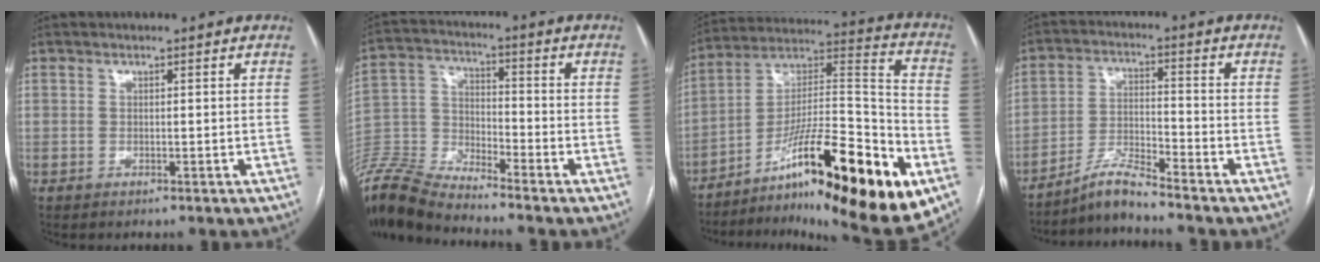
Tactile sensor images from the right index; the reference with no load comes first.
{"total": 12.2, "force": [-11.9, 0.0, 2.7], "torque": [-0.061, 0.012, -0.238]}
{"total": 27.6, "force": [-12.5, 4.3, 24.2], "torque": [-0.343, 0.005, -0.192]}
{"total": 5.8, "force": [-5.4, -0.7, 2.1], "torque": [-0.040, -0.014, -0.103]}